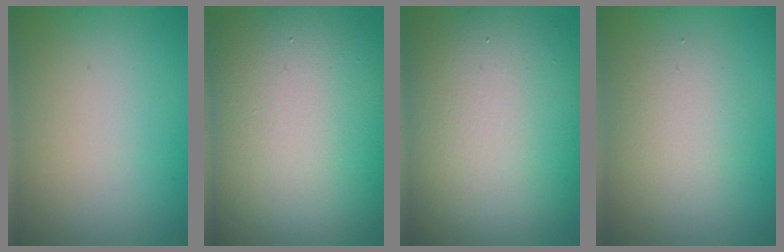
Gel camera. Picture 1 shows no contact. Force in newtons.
{"total": 17.6, "press": 17.6, "slide": 0.7}
{"total": 13.8, "press": 13.8, "slide": 1.1}
{"total": 2.7, "press": 2.7, "slide": 0.2}